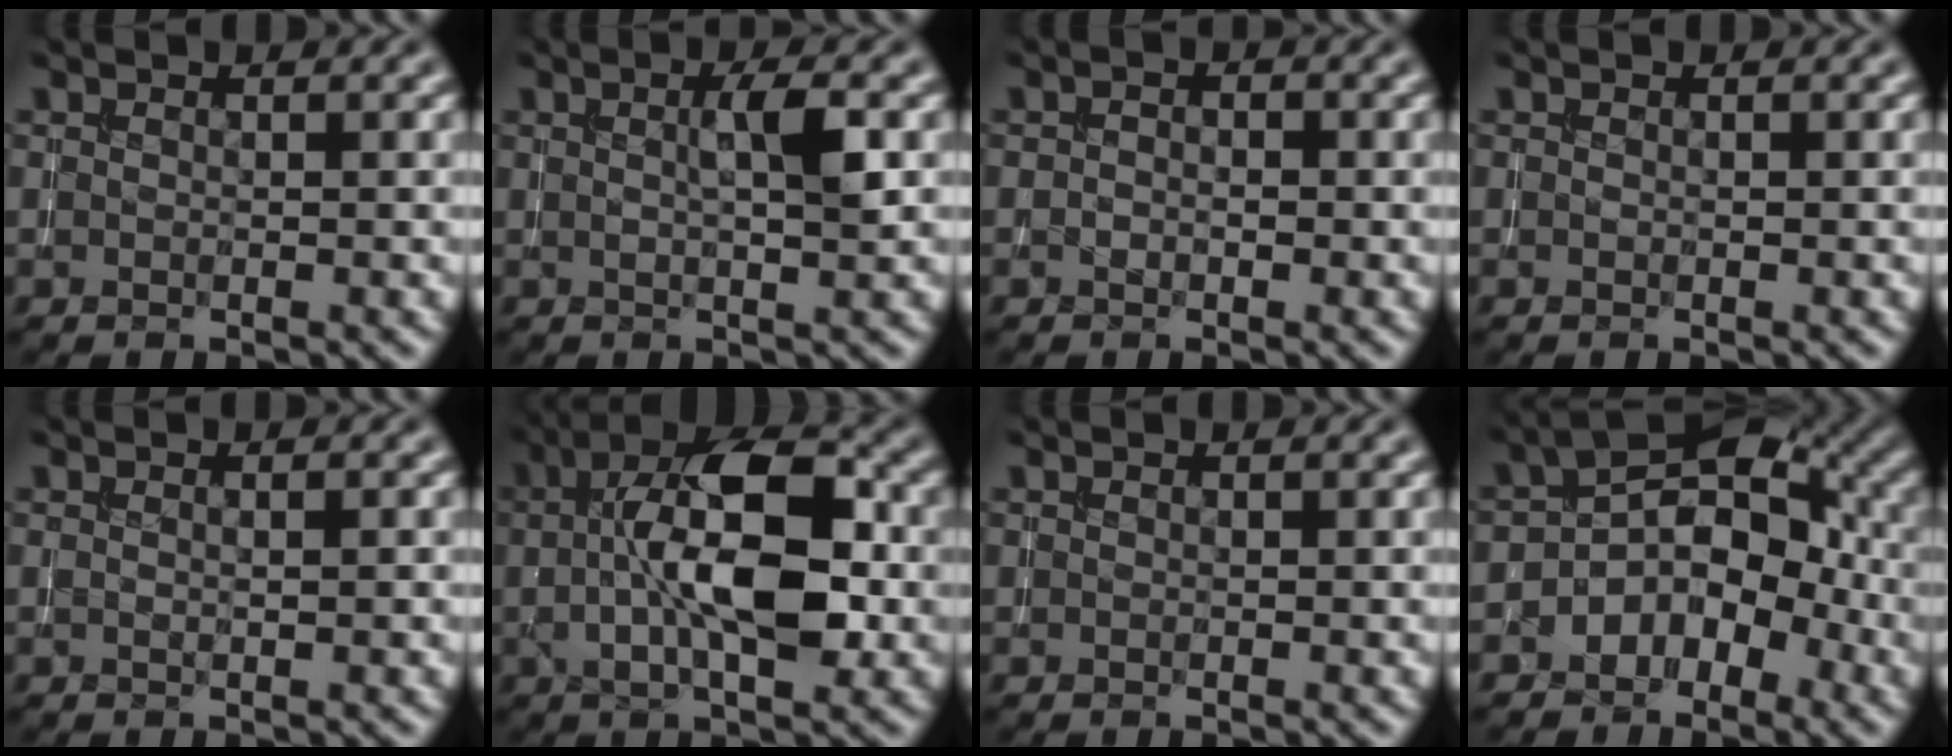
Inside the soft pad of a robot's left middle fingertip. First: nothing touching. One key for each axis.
{"total": 2.9, "fx": 0.6, "fy": 0.4, "fz": 2.8, "tx": -0.045, "ty": 0.007, "tz": 0.007}
{"total": 0.8, "fx": -0.3, "fy": 0.5, "fz": 0.6, "tx": -0.006, "ty": 0.003, "tz": -0.009}
{"total": 0.0}
{"total": 1.2, "fx": 0.3, "fy": 0.4, "fz": 1.0, "tx": -0.002, "ty": -0.002, "tz": -0.001}
{"total": 9.7, "fx": 0.8, "fy": 4.0, "fz": 8.8, "tx": -0.138, "ty": 0.019, "tz": 0.004}
{"total": 0.0}
{"total": 5.3, "fx": -1.9, "fy": 3.6, "fz": 3.5, "tx": -0.033, "ty": 0.016, "tz": -0.044}